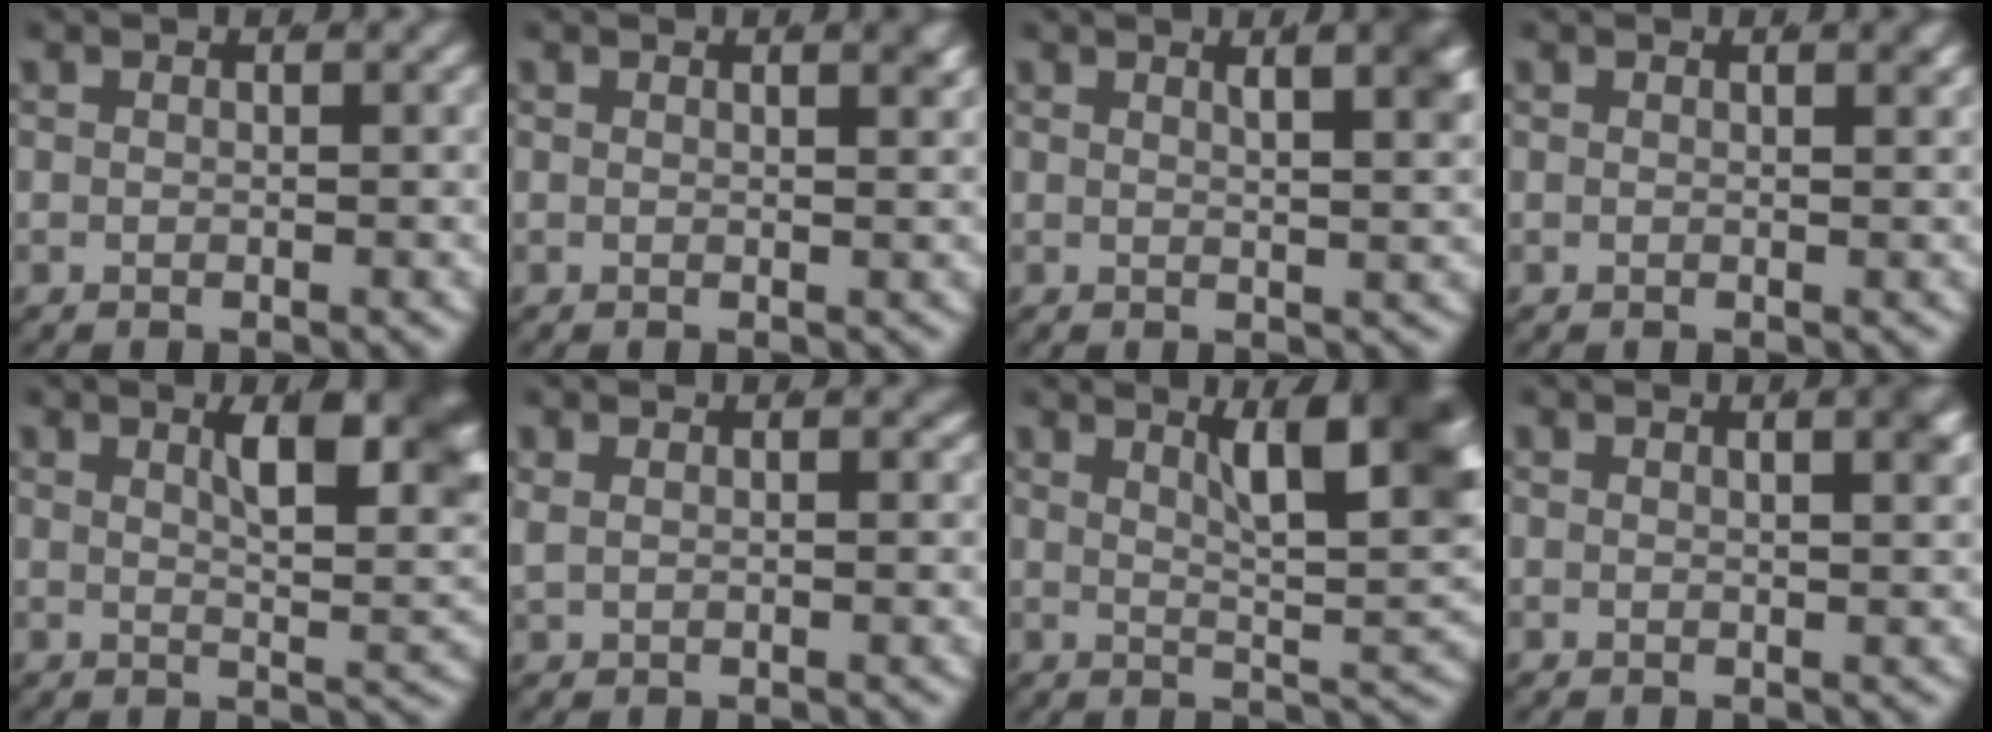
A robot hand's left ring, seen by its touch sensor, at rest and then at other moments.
{"total": 1.2, "force": [0.6, -0.2, 1.0], "torque": [-0.008, -0.001, 0.010]}
{"total": 3.8, "force": [1.6, 0.6, 3.3], "torque": [-0.030, 0.000, 0.027]}
{"total": 0.8, "force": [0.4, -0.1, 0.6], "torque": [-0.005, 0.000, 0.006]}
{"total": 7.9, "force": [2.7, 2.4, 7.0], "torque": [-0.073, -0.001, 0.043]}
{"total": 1.6, "force": [1.0, 0.6, 1.1], "torque": [-0.021, -0.002, 0.023]}
{"total": 11.1, "force": [3.4, 3.8, 9.9], "torque": [-0.101, -0.007, 0.056]}
{"total": 2.2, "force": [1.0, 0.0, 2.0], "torque": [-0.015, 0.005, 0.015]}